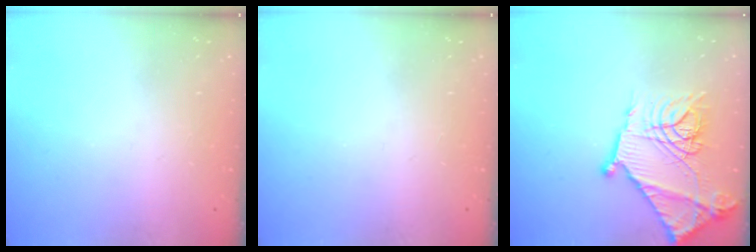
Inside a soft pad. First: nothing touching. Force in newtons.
{"total": 0.0}
{"total": 21.3, "press": 21.2, "slide": 1.6}